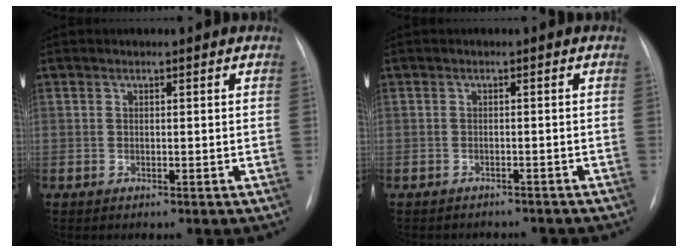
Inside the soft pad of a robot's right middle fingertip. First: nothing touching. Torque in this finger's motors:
{"motor_torque": [0.58, -0.69, -0.05, 0.00]}